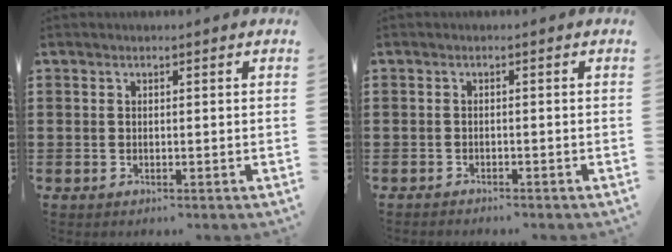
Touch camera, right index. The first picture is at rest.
{"total": 1.0, "force": [-1.0, 0.0, -0.2], "torque": [0.001, 0.003, -0.022]}